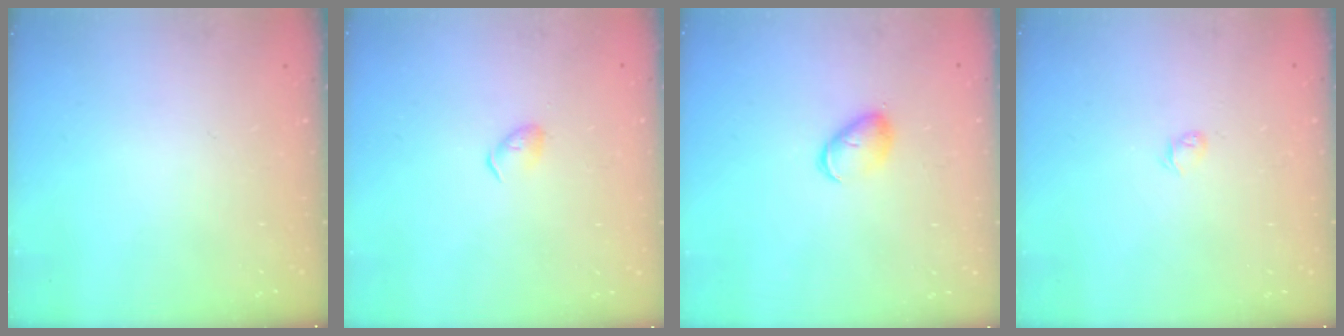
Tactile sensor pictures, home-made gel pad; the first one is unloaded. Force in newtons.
{"total": 3.1, "press": 3.1, "slide": 0.5}
{"total": 4.6, "press": 4.5, "slide": 0.8}
{"total": 2.6, "press": 2.5, "slide": 0.6}